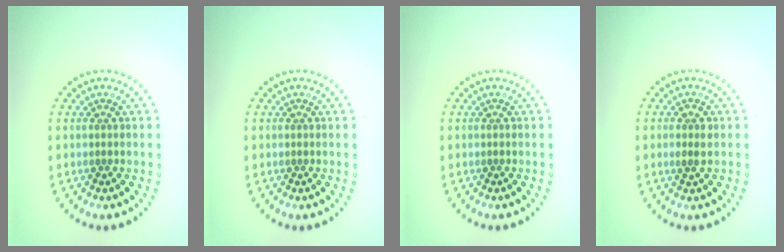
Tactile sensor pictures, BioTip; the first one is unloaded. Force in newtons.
{"total": 0.0}
{"total": 0.0}
{"total": 1.4, "press": 1.4, "slide": 0.3}